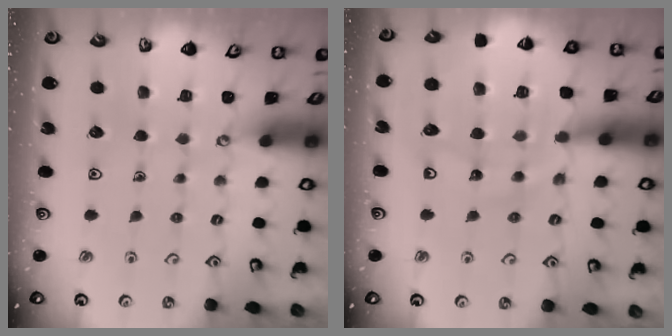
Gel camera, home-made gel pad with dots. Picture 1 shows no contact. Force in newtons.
{"total": 12.3, "press": 12.2, "slide": 1.7}